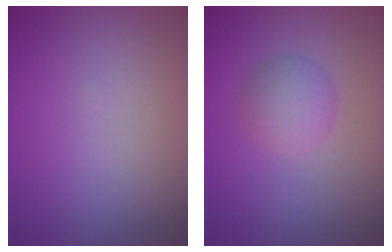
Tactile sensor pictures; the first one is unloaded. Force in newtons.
{"total": 2.6, "press": 2.6, "slide": 0.1}